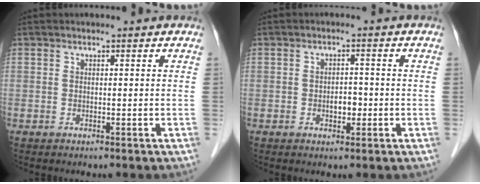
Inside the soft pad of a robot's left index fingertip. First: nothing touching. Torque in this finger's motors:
{"motor_torque": [0.07, 0.06, 0.03, 0.01]}